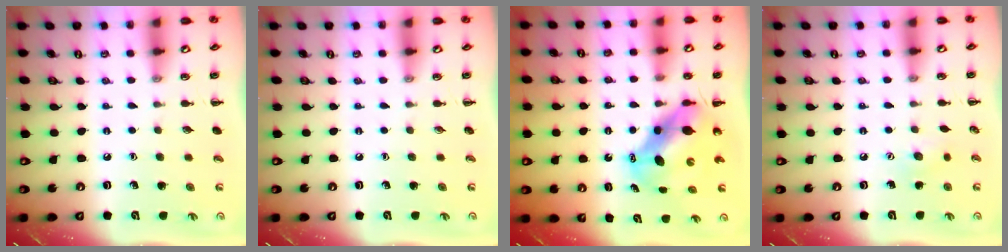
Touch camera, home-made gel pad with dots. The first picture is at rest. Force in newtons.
{"total": 0.0}
{"total": 8.4, "press": 8.1, "slide": 2.2}
{"total": 5.8, "press": 5.7, "slide": 1.3}